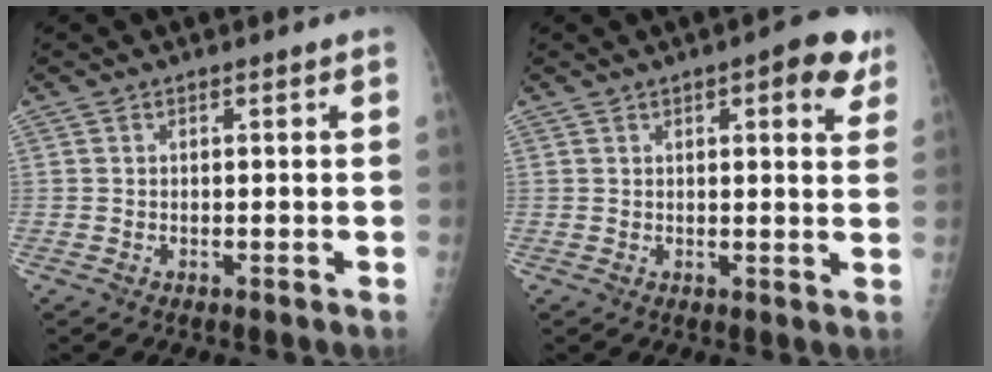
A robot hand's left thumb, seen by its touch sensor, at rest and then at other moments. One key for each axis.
{"total": 7.2, "fx": 3.6, "fy": 2.4, "fz": 5.7, "tx": -0.049, "ty": -0.009, "tz": 0.037}